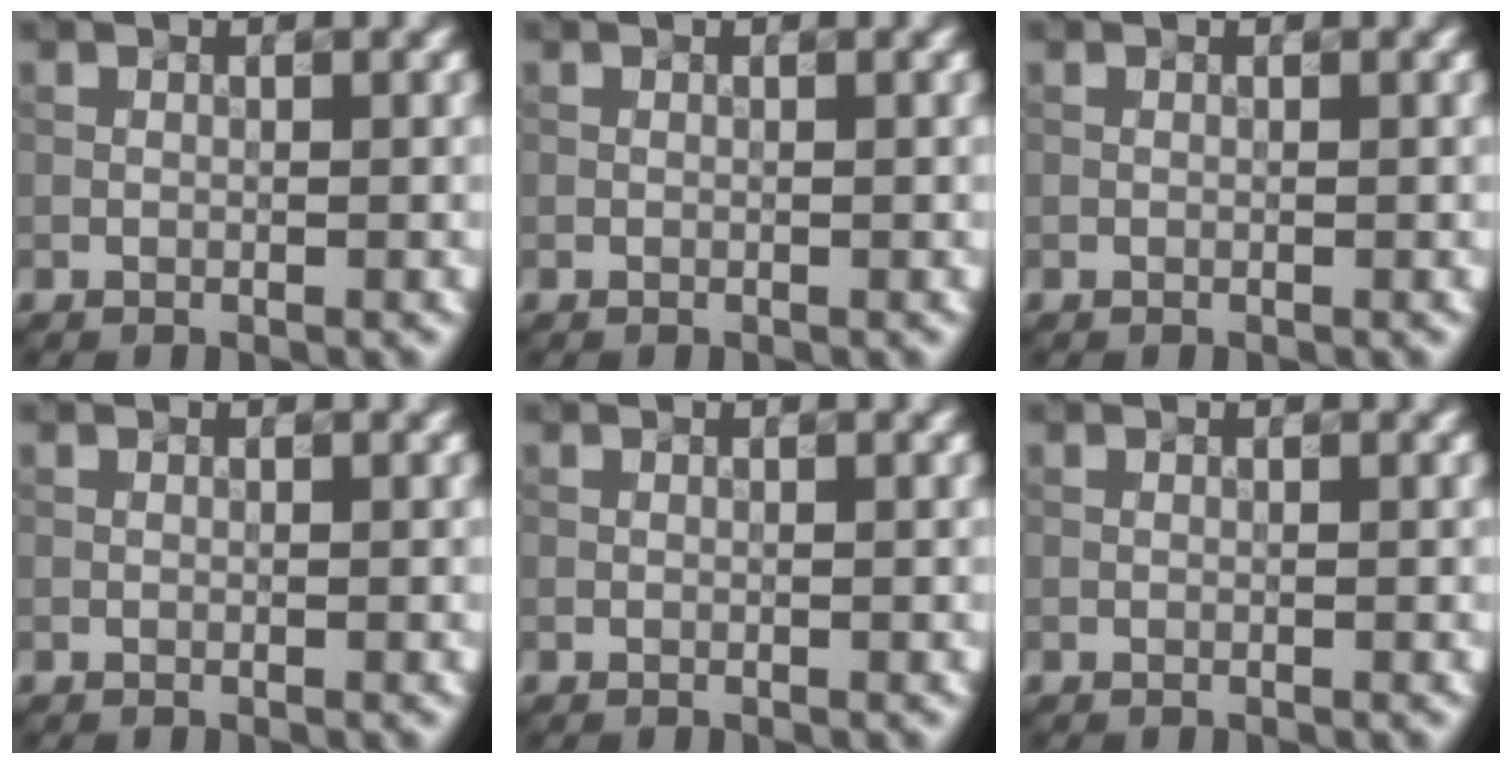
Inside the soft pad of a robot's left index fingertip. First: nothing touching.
{"total": 0.0}
{"total": 0.0}
{"total": 0.0}
{"total": 0.0}
{"total": 0.0}